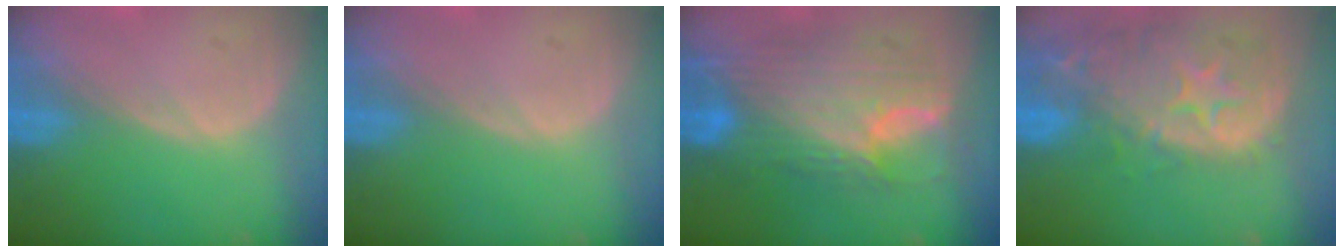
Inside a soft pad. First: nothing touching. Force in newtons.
{"total": 0.0}
{"total": 11.4, "press": 11.4, "slide": 1.1}
{"total": 14.1, "press": 11.4, "slide": 8.4}